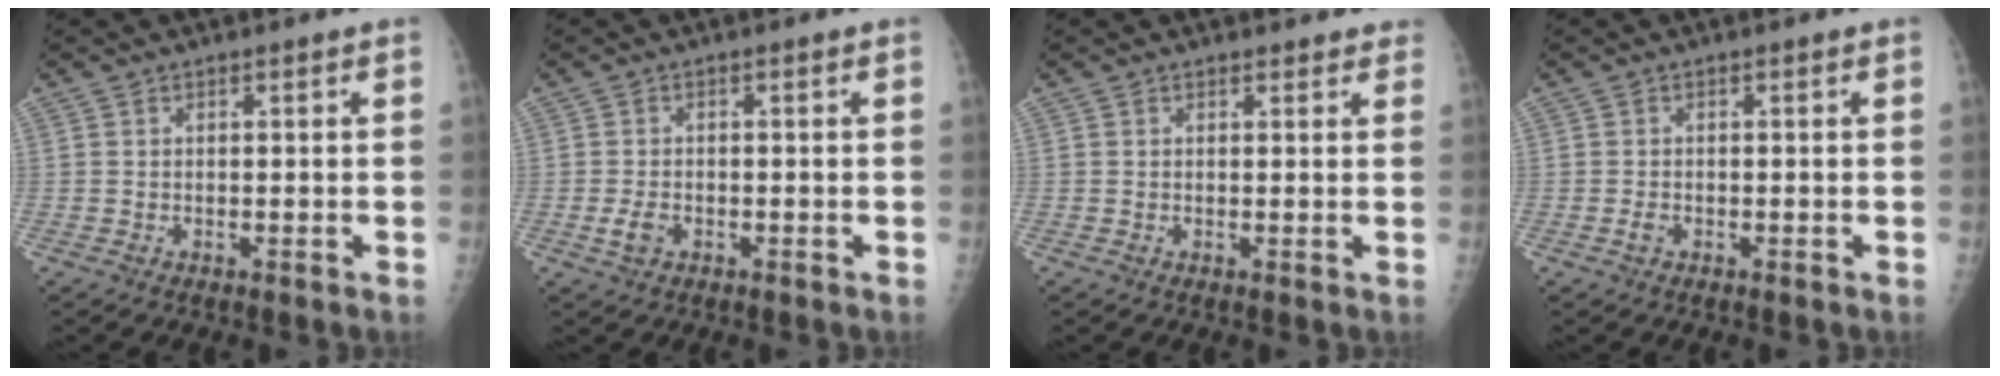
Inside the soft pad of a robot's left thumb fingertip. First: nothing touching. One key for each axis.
{"total": 2.7, "fx": -1.1, "fy": 1.7, "fz": 1.7, "tx": -0.030, "ty": 0.002, "tz": -0.020}
{"total": 2.2, "fx": 1.9, "fy": 1.0, "fz": 0.1, "tx": 0.019, "ty": -0.007, "tz": 0.008}
{"total": 1.1, "fx": -0.6, "fy": 0.7, "fz": 0.6, "tx": -0.009, "ty": 0.001, "tz": -0.012}